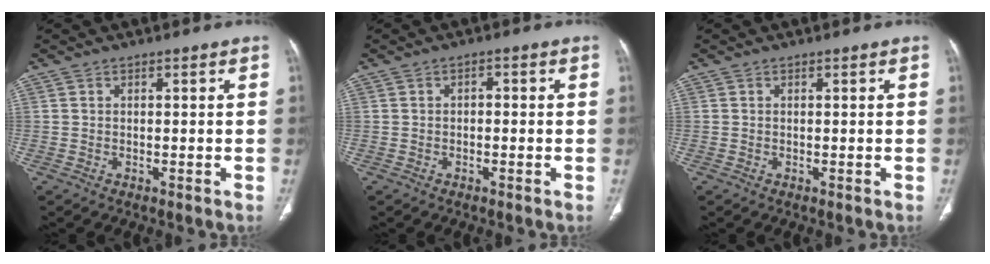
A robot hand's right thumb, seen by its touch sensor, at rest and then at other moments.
{"total": 1.2, "force": [-0.2, 0.8, 0.9], "torque": [-0.009, 0.007, -0.005]}
{"total": 0.0}